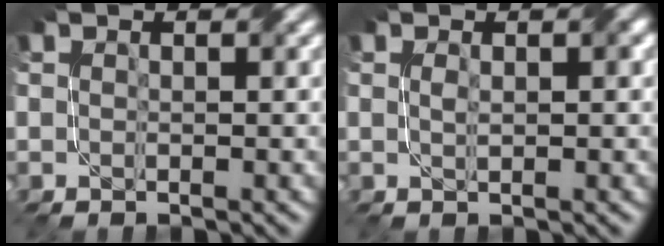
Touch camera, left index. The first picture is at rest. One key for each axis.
{"total": 0.9, "fx": 0.2, "fy": 0.2, "fz": 0.9, "tx": -0.019, "ty": 0.003, "tz": 0.005}